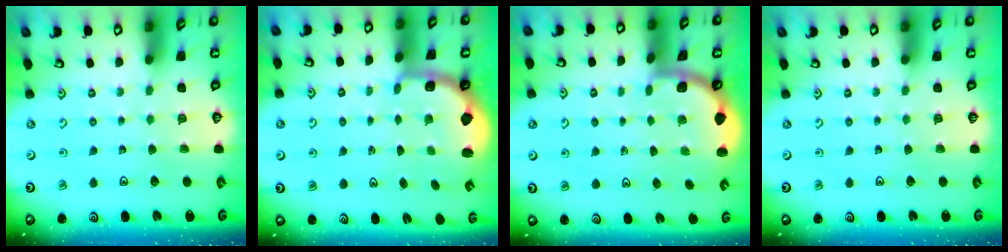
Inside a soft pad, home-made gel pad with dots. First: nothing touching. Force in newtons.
{"total": 2.3, "press": 1.2, "slide": 1.9}
{"total": 1.7, "press": 1.7, "slide": 0.1}
{"total": 0.0}